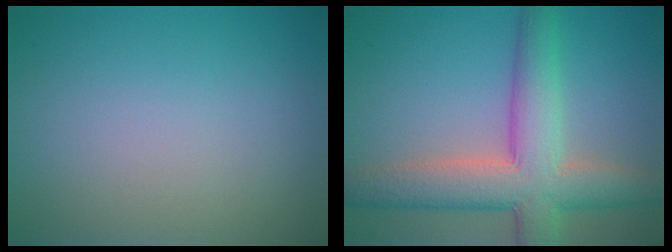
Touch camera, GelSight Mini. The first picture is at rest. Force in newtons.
{"total": 8.0, "press": 8.0, "slide": 0.4}